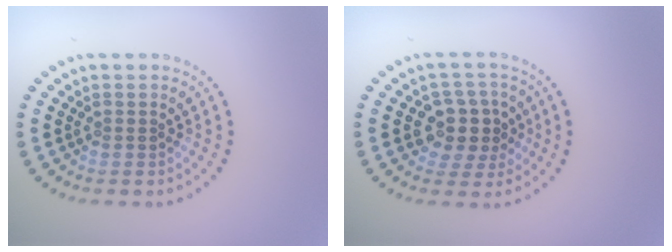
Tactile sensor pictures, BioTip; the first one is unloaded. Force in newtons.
{"total": 4.0, "press": 3.7, "slide": 1.5}